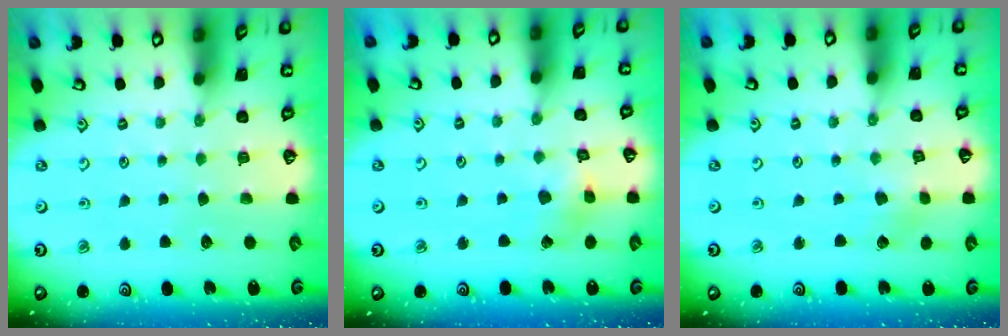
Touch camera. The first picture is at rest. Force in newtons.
{"total": 3.7, "press": 3.7, "slide": 0.4}
{"total": 1.4, "press": 1.4, "slide": 0.2}